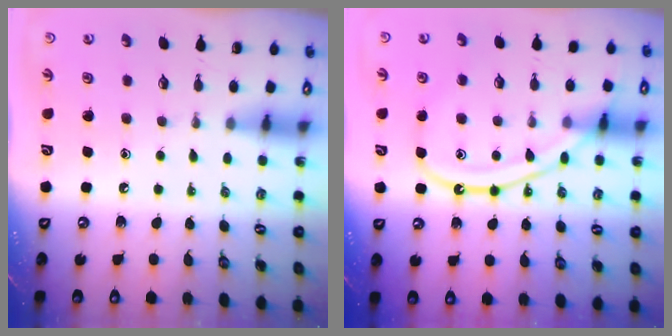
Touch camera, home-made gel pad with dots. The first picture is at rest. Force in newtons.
{"total": 12.4, "press": 12.4, "slide": 1.2}